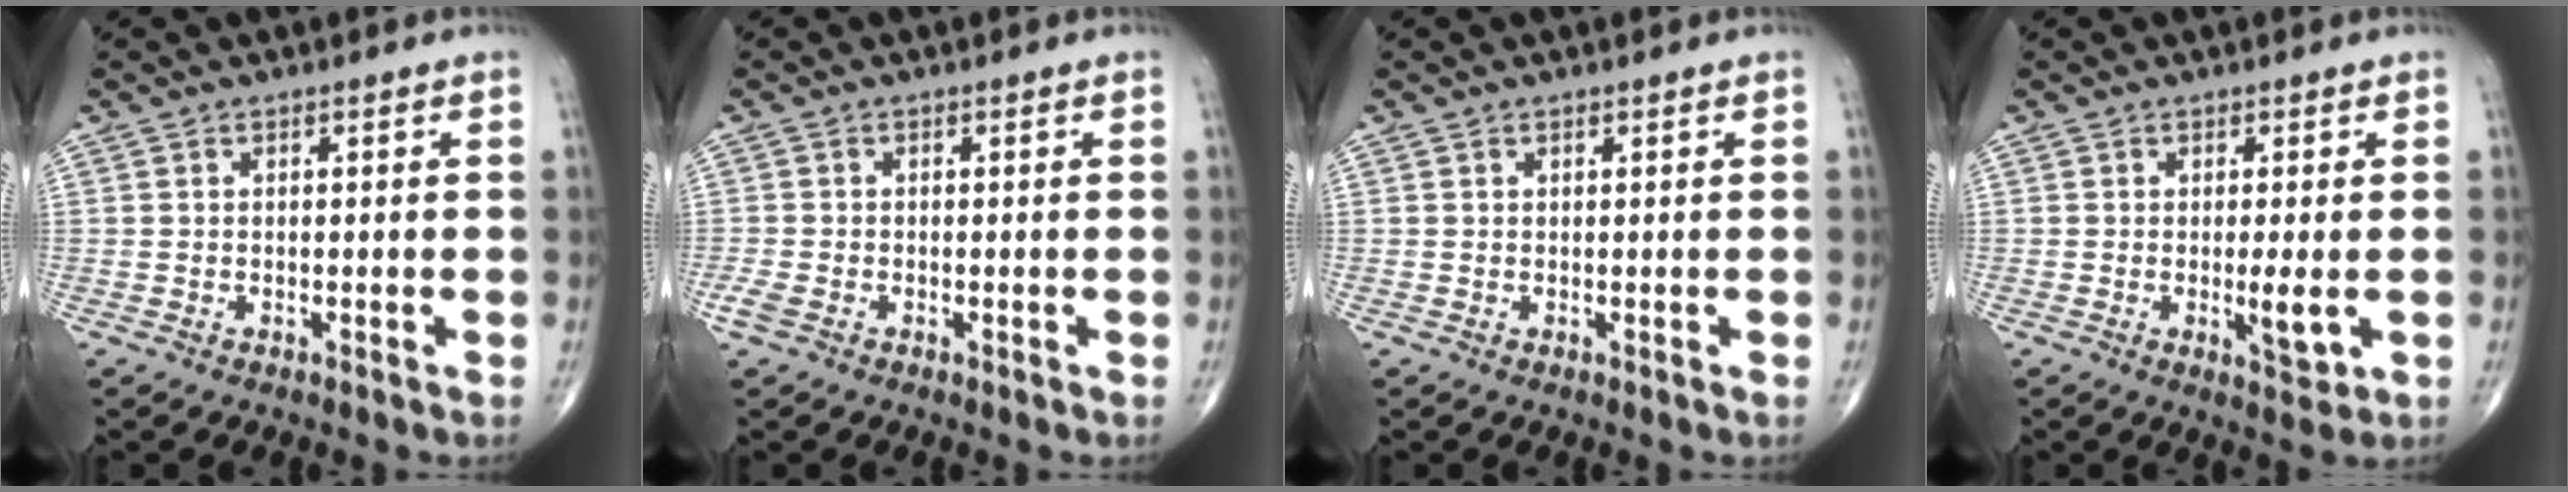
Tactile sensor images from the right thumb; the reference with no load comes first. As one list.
[{"total": 2.0, "force": [-1.0, 1.2, 1.3], "torque": [-0.038, -0.003, -0.024]}, {"total": 0.0}, {"total": 5.6, "force": [-1.2, 2.1, 5.1], "torque": [-0.056, -0.009, -0.009]}]